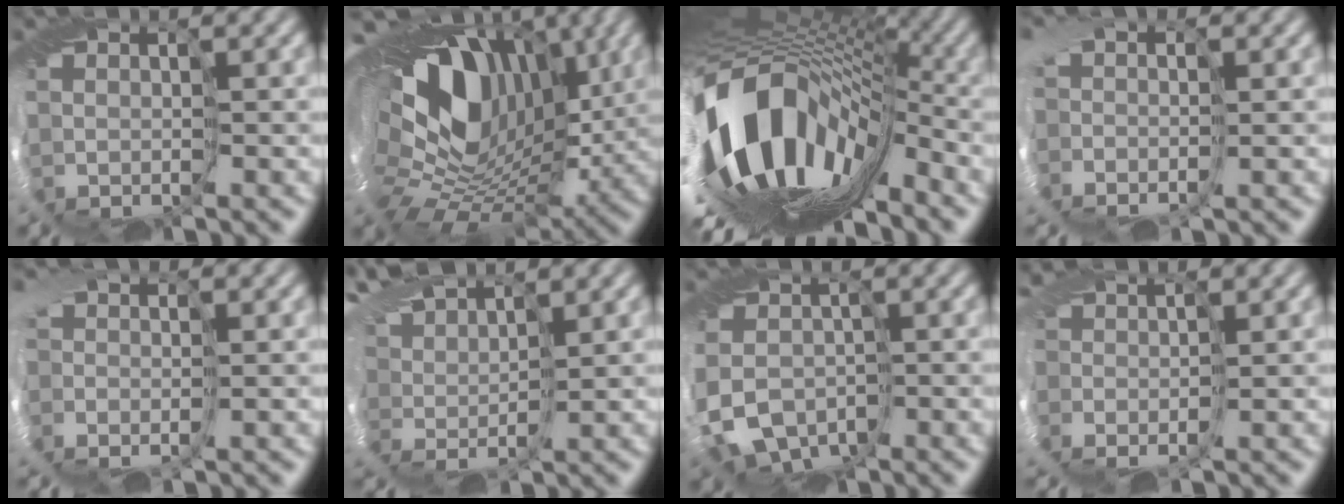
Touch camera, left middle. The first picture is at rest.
{"total": 17.9, "force": [3.5, 11.8, 13.0], "torque": [-0.204, -0.008, 0.072]}
{"total": 16.8, "force": [-5.4, 9.4, 12.9], "torque": [-0.225, -0.015, -0.097]}
{"total": 2.5, "force": [-0.4, 1.6, 1.9], "torque": [-0.028, 0.003, -0.016]}
{"total": 3.6, "force": [-1.1, 2.6, 2.3], "torque": [-0.038, 0.003, -0.015]}
{"total": 5.8, "force": [4.7, 1.9, 2.7], "torque": [-0.073, 0.024, 0.087]}
{"total": 6.7, "force": [-3.1, 5.2, 2.8], "torque": [-0.038, -0.018, -0.068]}
{"total": 2.3, "force": [-0.8, 1.4, 1.6], "torque": [-0.037, 0.003, -0.024]}